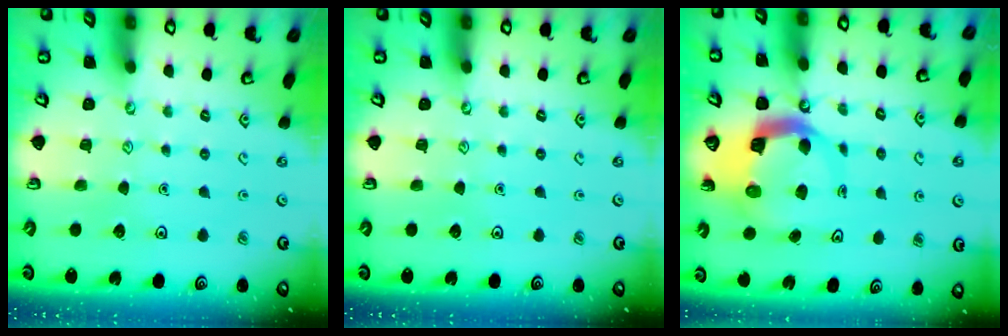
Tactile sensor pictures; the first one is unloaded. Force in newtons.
{"total": 0.0}
{"total": 8.1, "press": 8.0, "slide": 0.9}